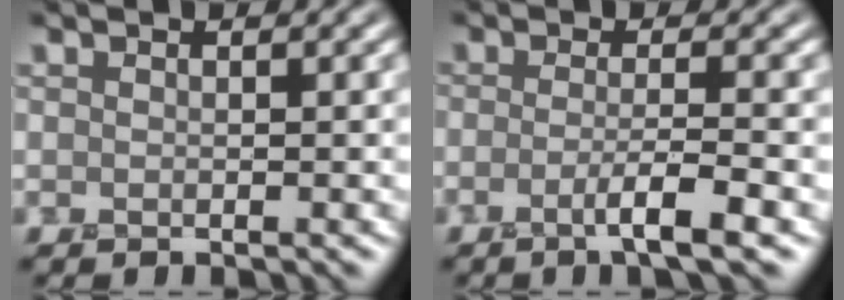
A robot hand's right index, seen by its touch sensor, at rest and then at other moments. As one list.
[{"total": 3.5, "force": [-1.5, 0.5, 3.1], "torque": [-0.048, 0.002, -0.038]}]